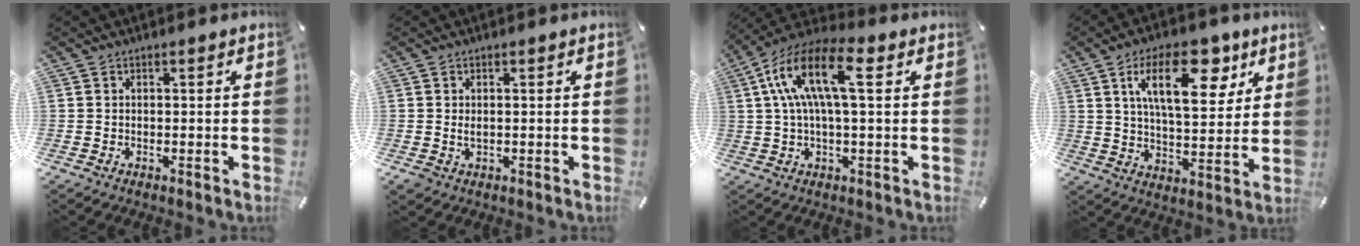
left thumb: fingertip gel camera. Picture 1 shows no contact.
{"total": 1.4, "force": [0.1, 1.0, 1.0], "torque": [-0.021, 0.002, 0.002]}
{"total": 14.2, "force": [3.3, 5.5, 12.6], "torque": [-0.265, -0.004, 0.055]}
{"total": 18.5, "force": [8.8, 9.0, 13.6], "torque": [-0.209, -0.017, 0.143]}